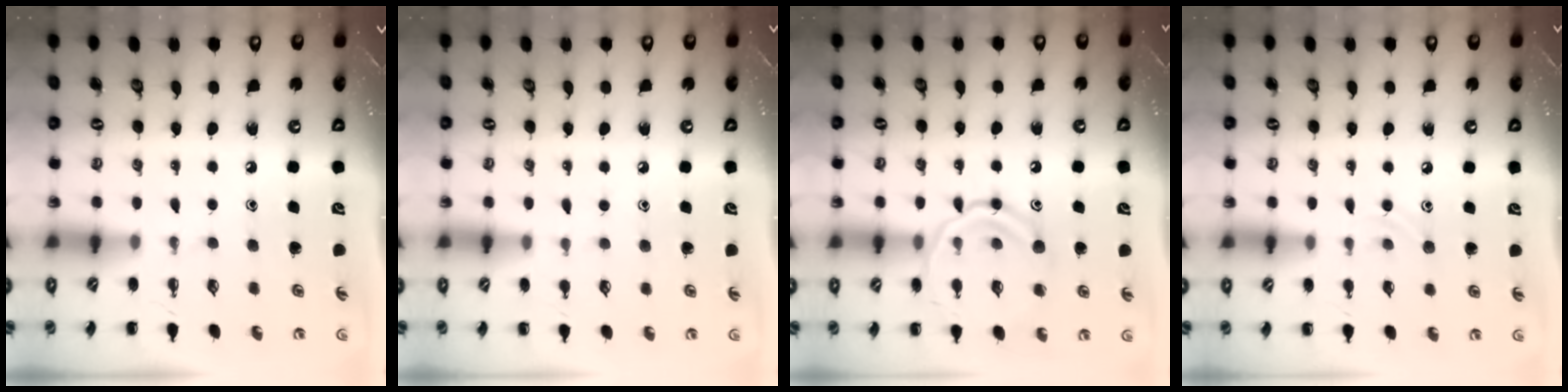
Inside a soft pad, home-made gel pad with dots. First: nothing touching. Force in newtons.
{"total": 5.1, "press": 4.8, "slide": 1.8}
{"total": 13.1, "press": 13.0, "slide": 1.1}
{"total": 6.7, "press": 6.3, "slide": 2.1}